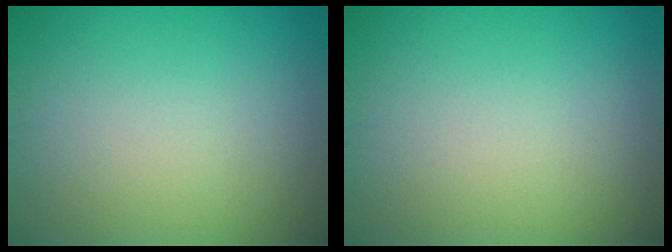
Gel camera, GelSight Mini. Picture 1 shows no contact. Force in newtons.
{"total": 0.0}